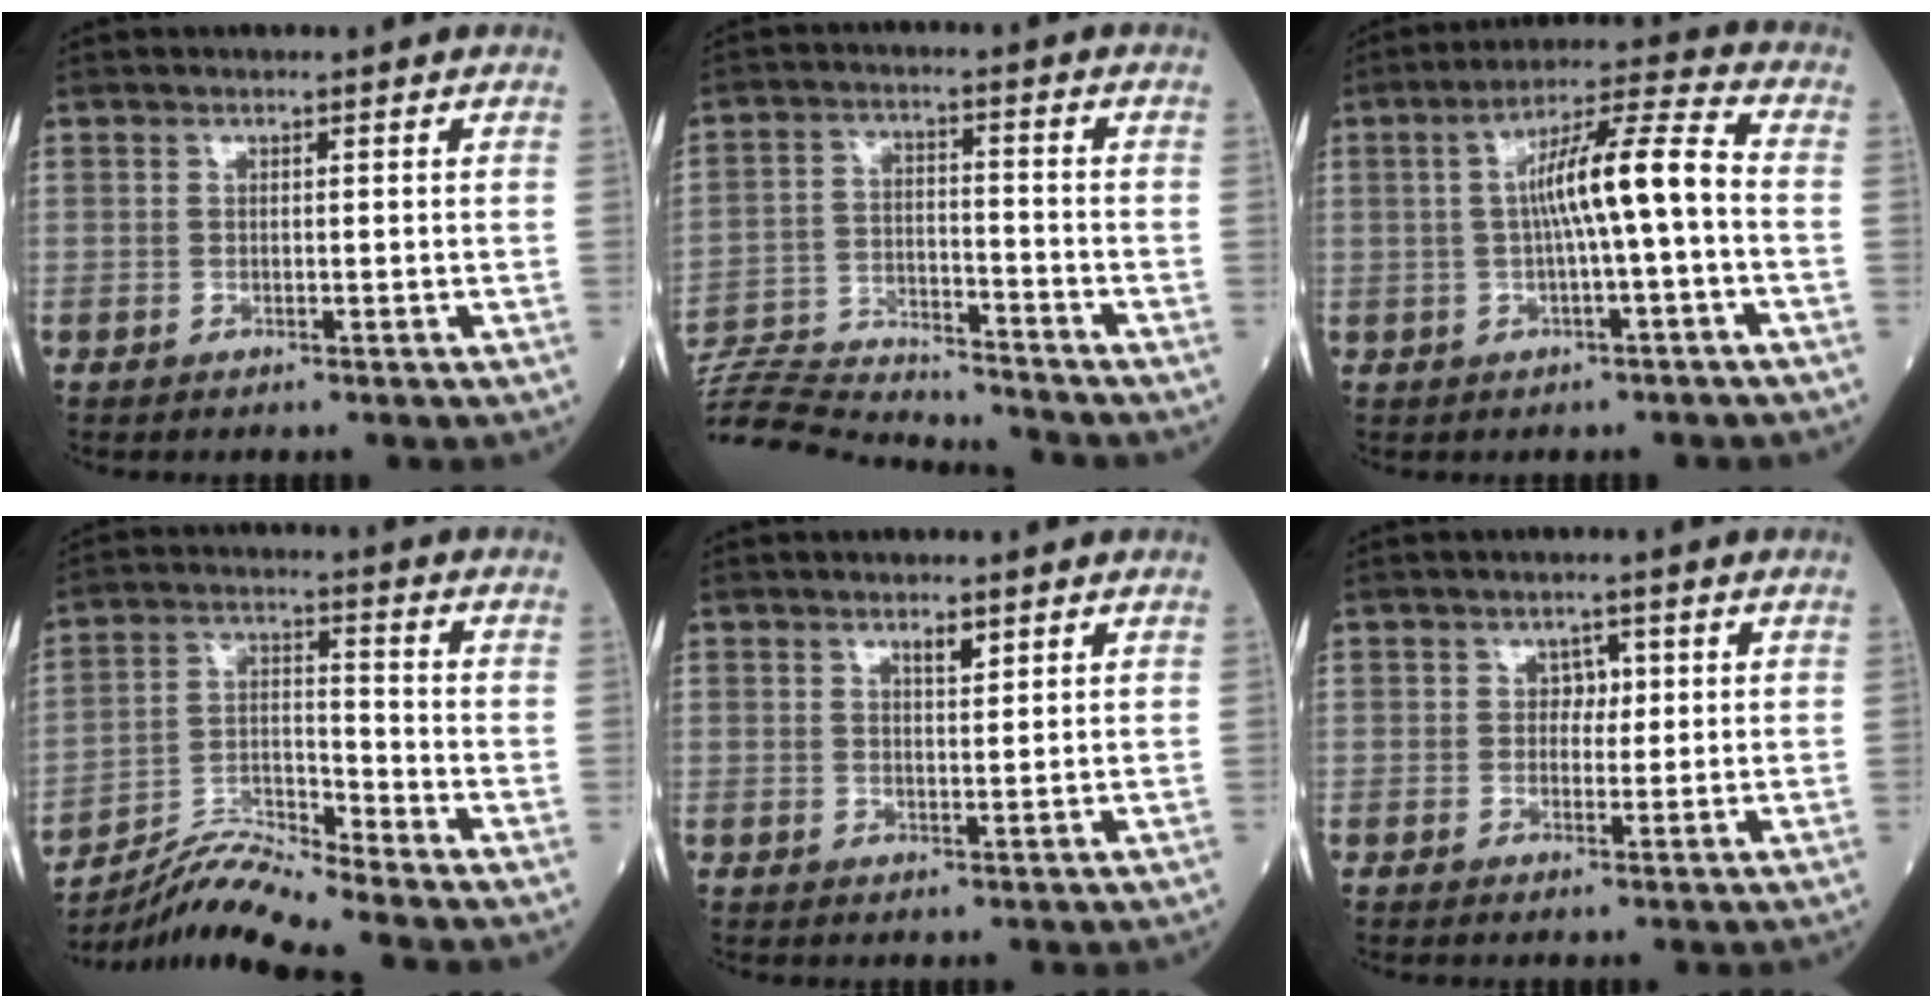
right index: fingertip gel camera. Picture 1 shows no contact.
{"total": 16.5, "force": [-16.2, 0.5, 3.3], "torque": [-0.066, 0.007, -0.263]}
{"total": 9.8, "force": [-0.4, 0.4, 9.7], "torque": [-0.166, 0.026, -0.012]}
{"total": 8.3, "force": [-7.8, -2.0, 1.7], "torque": [-0.042, 0.007, -0.145]}
{"total": 1.8, "force": [1.3, 0.5, 1.3], "torque": [-0.021, -0.002, 0.022]}
{"total": 2.2, "force": [0.5, 1.6, 1.4], "torque": [-0.012, 0.003, 0.004]}